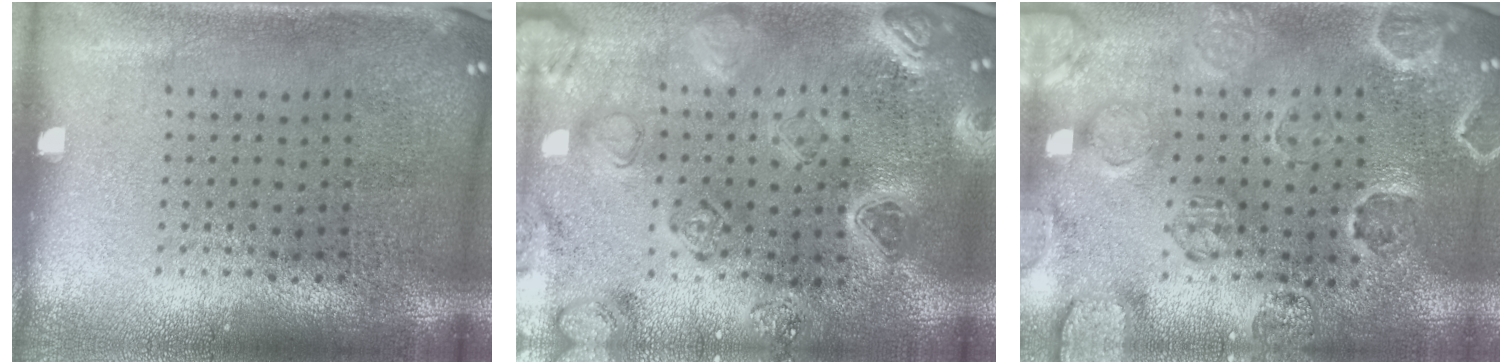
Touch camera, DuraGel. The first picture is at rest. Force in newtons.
{"total": 2.3, "press": 2.3, "slide": 0.2}
{"total": 2.5, "press": 2.3, "slide": 1.0}